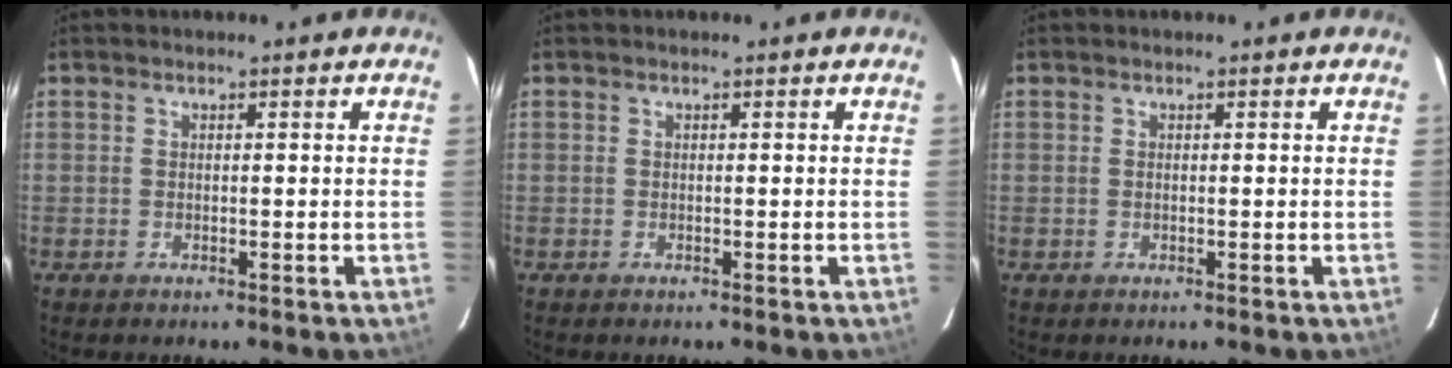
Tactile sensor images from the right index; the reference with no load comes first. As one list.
[{"total": 0.0}, {"total": 0.0}]